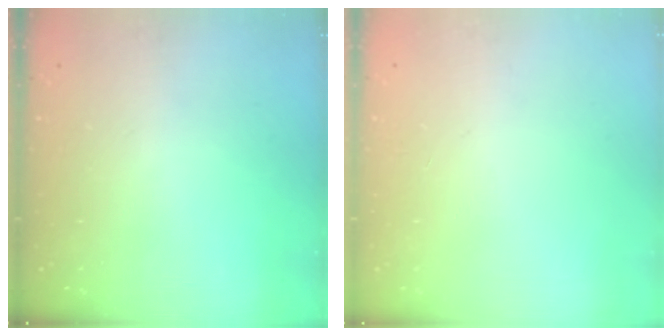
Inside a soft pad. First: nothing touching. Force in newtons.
{"total": 0.0}